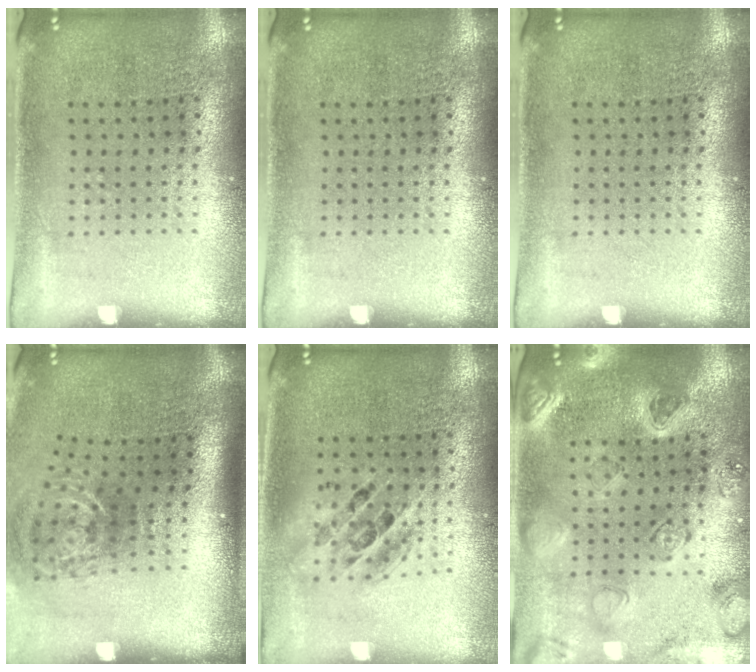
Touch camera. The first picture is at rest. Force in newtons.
{"total": 0.0}
{"total": 0.0}
{"total": 2.2, "press": 1.3, "slide": 1.7}
{"total": 1.5, "press": 1.2, "slide": 0.8}
{"total": 2.2, "press": 2.2, "slide": 0.4}